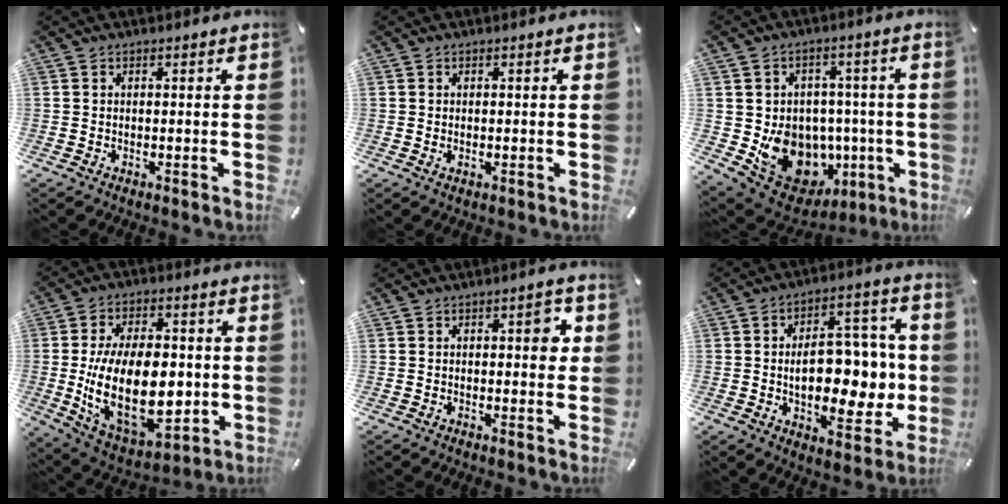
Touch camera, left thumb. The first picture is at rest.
{"total": 0.6, "force": [0.0, 0.5, 0.3], "torque": [0.000, 0.000, -0.002]}
{"total": 13.8, "force": [-2.7, 12.2, 6.0], "torque": [-0.092, -0.006, -0.023]}
{"total": 24.0, "force": [-1.4, 14.6, 18.9], "torque": [-0.355, -0.020, -0.013]}
{"total": 4.7, "force": [1.0, 1.9, 4.1], "torque": [-0.049, -0.004, 0.007]}
{"total": 15.8, "force": [-0.6, 9.7, 12.4], "torque": [-0.176, -0.002, -0.006]}